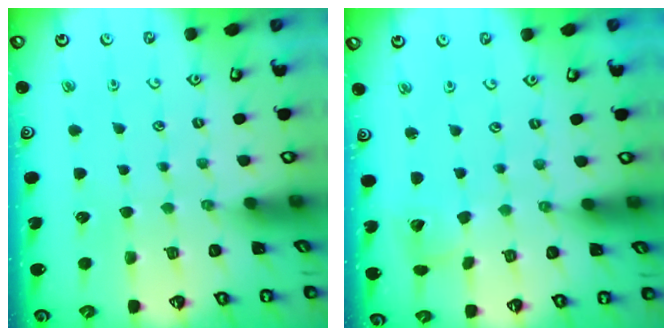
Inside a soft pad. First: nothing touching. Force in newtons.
{"total": 4.1, "press": 4.1, "slide": 0.5}